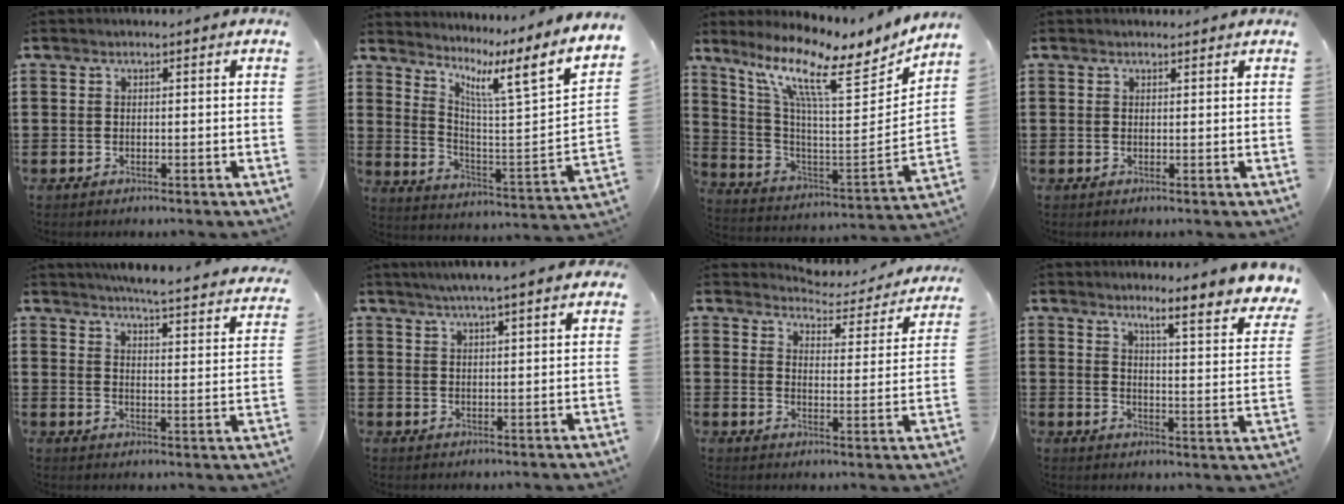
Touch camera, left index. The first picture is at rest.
{"total": 7.9, "force": [5.1, -0.2, 6.1], "torque": [-0.116, -0.060, 0.062]}
{"total": 11.6, "force": [8.7, 1.3, 7.6], "torque": [-0.177, -0.070, 0.138]}
{"total": 0.6, "force": [0.5, 0.2, 0.0], "torque": [-0.001, 0.002, 0.010]}
{"total": 4.7, "force": [4.5, -0.4, 1.3], "torque": [-0.039, -0.042, 0.071]}
{"total": 3.9, "force": [3.3, 0.1, 2.1], "torque": [-0.048, -0.001, 0.059]}
{"total": 3.7, "force": [3.7, 0.6, 0.3], "torque": [-0.023, -0.029, 0.058]}
{"total": 5.7, "force": [4.7, -0.7, 3.1], "torque": [-0.055, -0.051, 0.066]}